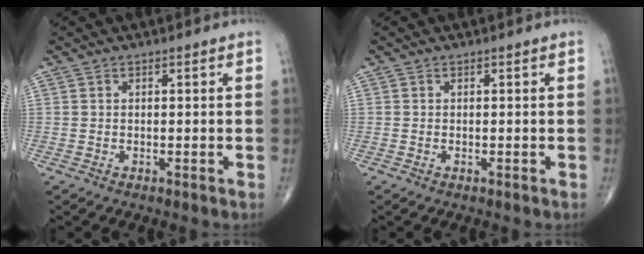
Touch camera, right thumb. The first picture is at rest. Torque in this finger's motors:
{"motor_torque": [1.89, 1.78, -0.04, -0.15, 0.03]}